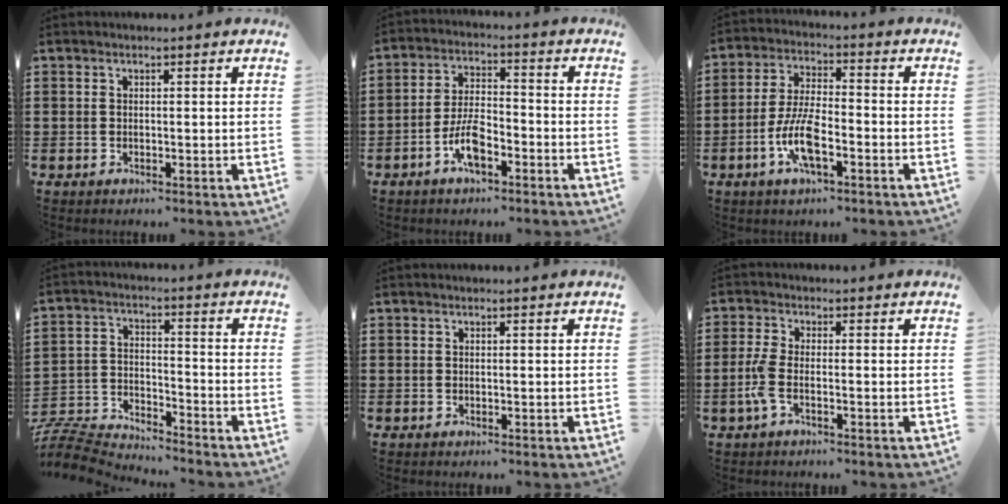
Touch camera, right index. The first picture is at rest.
{"total": 6.5, "force": [-3.3, 2.6, 5.0], "torque": [-0.114, 0.001, -0.066]}
{"total": 8.1, "force": [-3.1, 2.6, 6.9], "torque": [-0.160, -0.011, -0.063]}
{"total": 7.2, "force": [-7.1, 1.1, 0.6], "torque": [-0.038, 0.005, -0.151]}
{"total": 0.0}
{"total": 3.4, "force": [-1.3, 0.9, 3.0], "torque": [-0.081, -0.008, -0.031]}